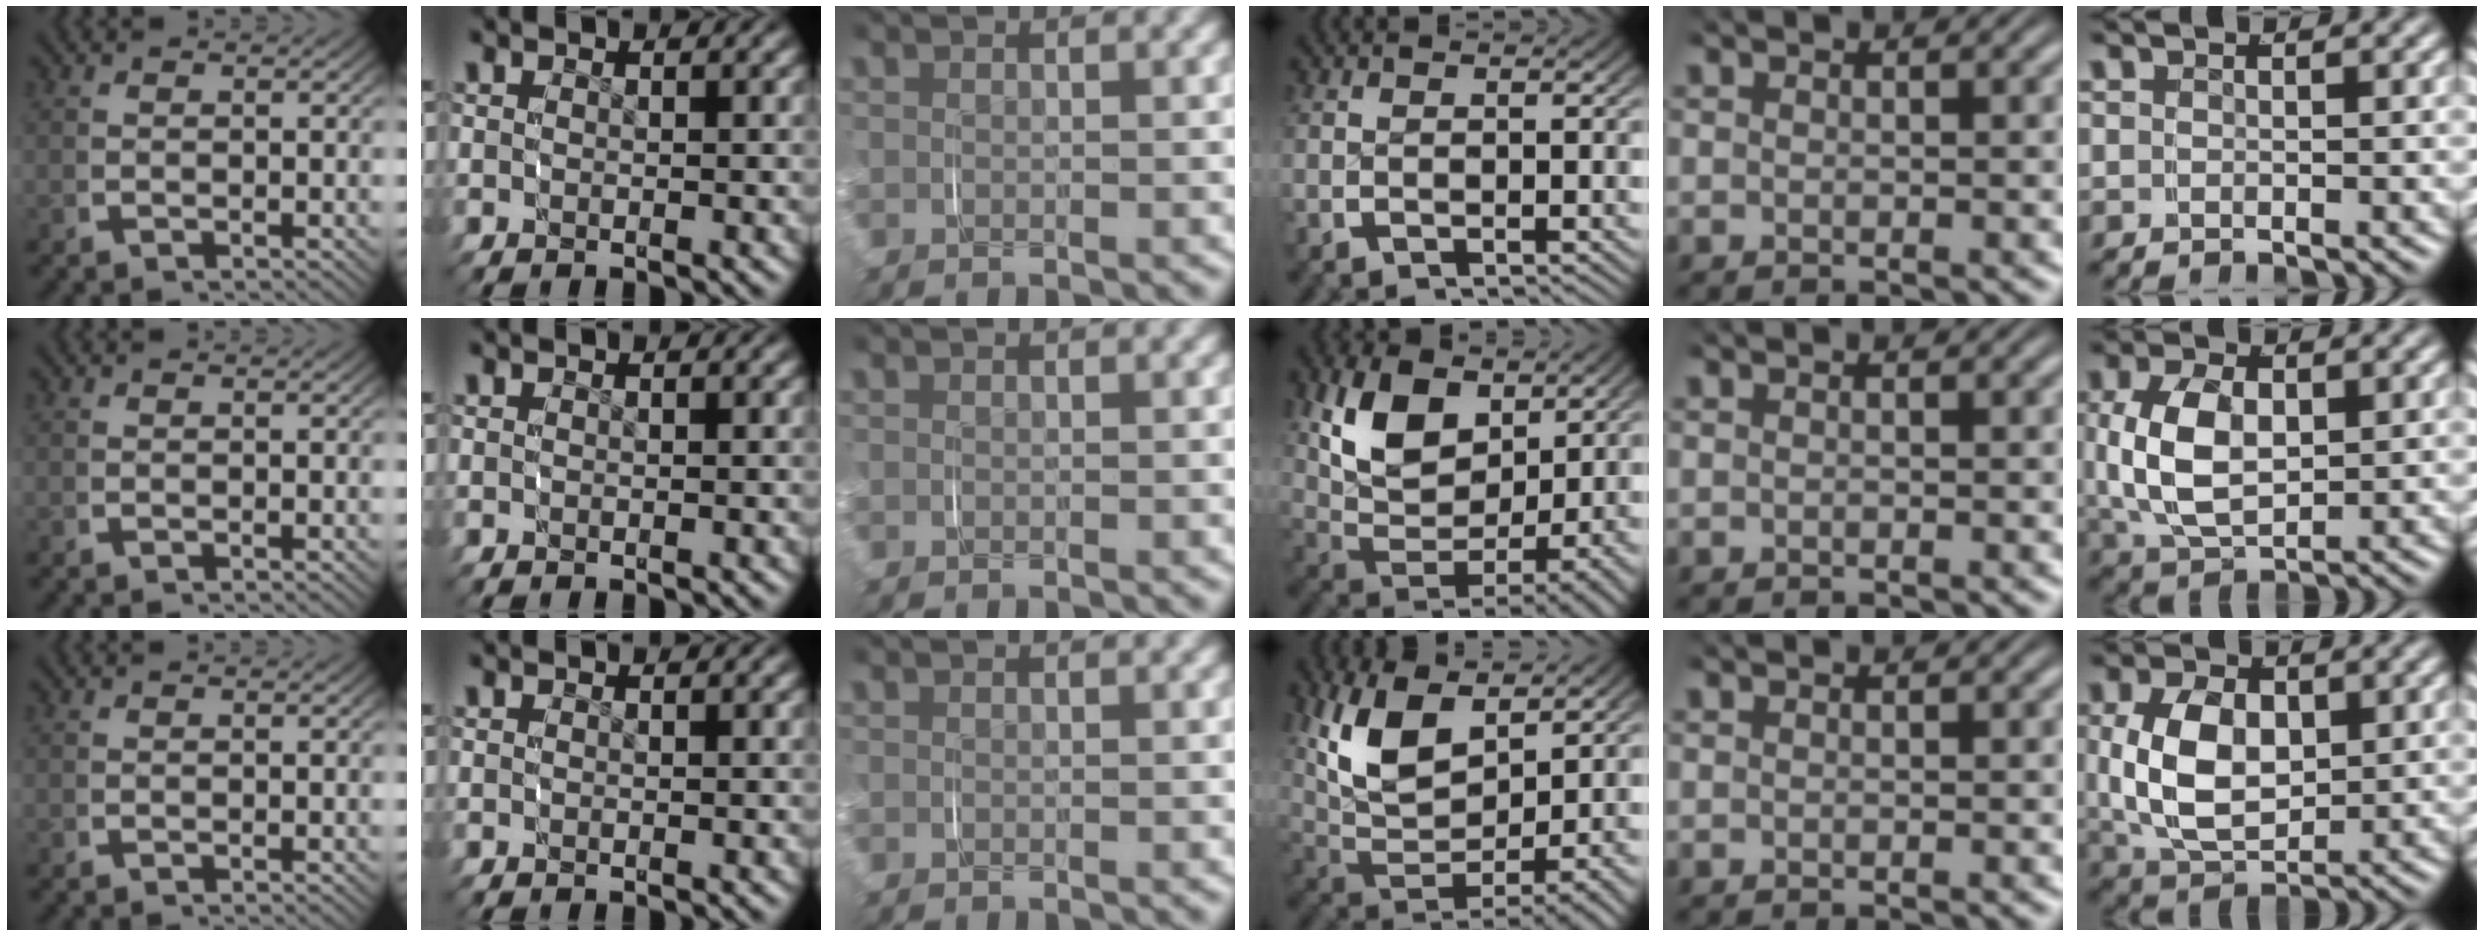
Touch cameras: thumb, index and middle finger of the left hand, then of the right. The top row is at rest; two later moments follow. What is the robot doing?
{"motion": "grasp_and_lifting", "object": "shorts"}